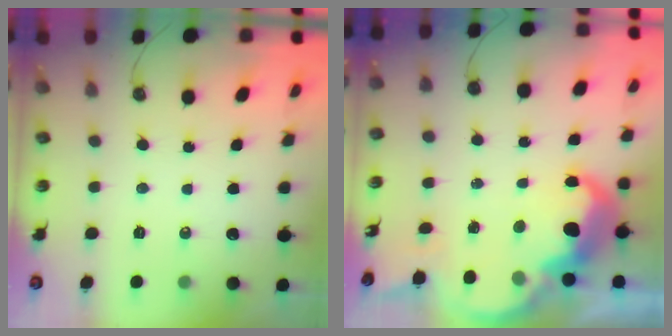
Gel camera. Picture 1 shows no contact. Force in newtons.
{"total": 12.1, "press": 12.1, "slide": 0.8}